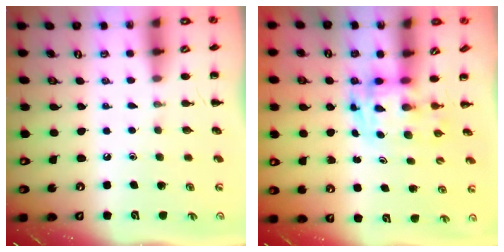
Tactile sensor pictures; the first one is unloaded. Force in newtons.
{"total": 3.6, "press": 3.5, "slide": 0.6}